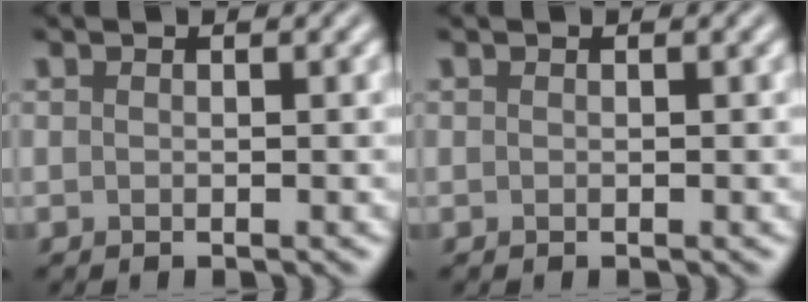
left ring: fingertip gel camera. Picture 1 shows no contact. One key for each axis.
{"total": 0.0}